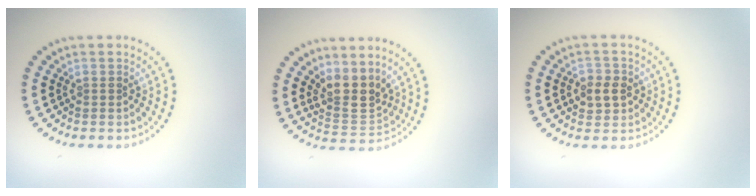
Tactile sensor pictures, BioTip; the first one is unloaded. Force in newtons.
{"total": 3.6, "press": 3.1, "slide": 1.9}
{"total": 2.5, "press": 2.4, "slide": 0.5}